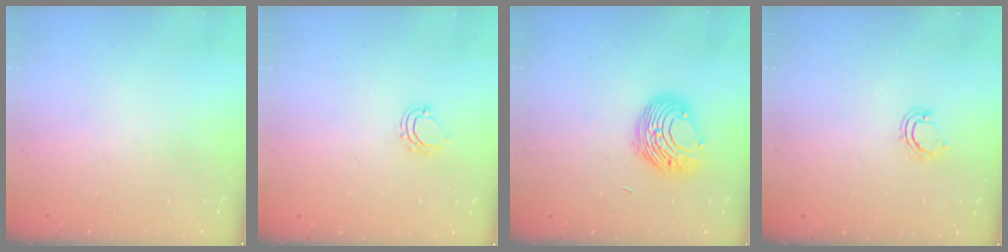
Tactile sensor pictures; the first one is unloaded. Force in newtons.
{"total": 4.5, "press": 4.4, "slide": 0.6}
{"total": 9.6, "press": 9.6, "slide": 0.7}
{"total": 4.6, "press": 4.6, "slide": 0.3}